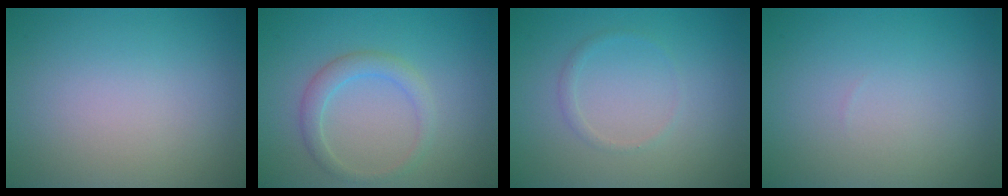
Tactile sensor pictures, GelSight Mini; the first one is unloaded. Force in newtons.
{"total": 2.2, "press": 2.2, "slide": 0.2}
{"total": 0.8, "press": 0.8, "slide": 0.0}
{"total": 0.0}